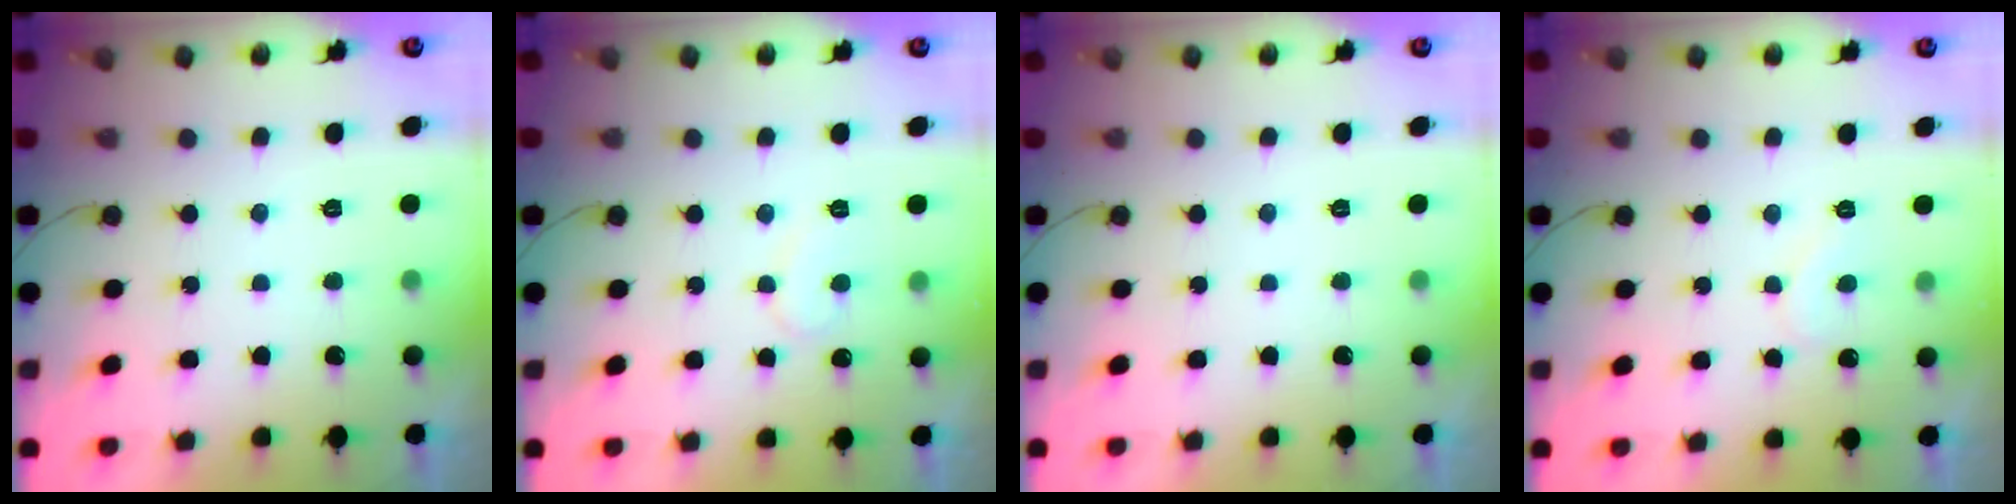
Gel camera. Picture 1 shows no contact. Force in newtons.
{"total": 6.4, "press": 6.4, "slide": 0.5}
{"total": 0.0}
{"total": 5.4, "press": 5.4, "slide": 0.5}